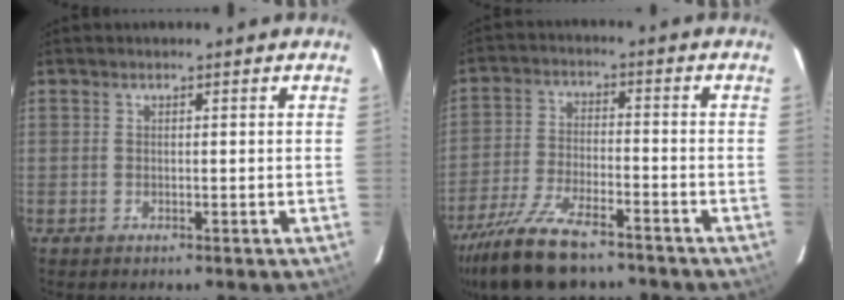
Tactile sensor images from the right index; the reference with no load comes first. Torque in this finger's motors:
{"motor_torque": [1.27, -0.87, 0.60, 0.15]}